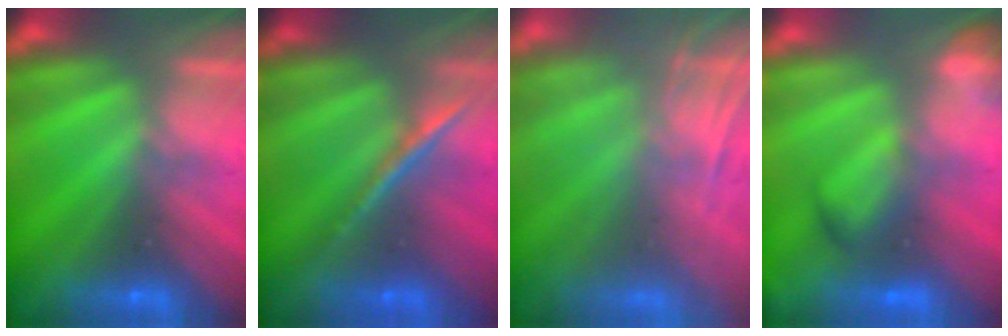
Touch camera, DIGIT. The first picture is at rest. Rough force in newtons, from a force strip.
{"total": 1.8}
{"total": 10.3}
{"total": 2.6}